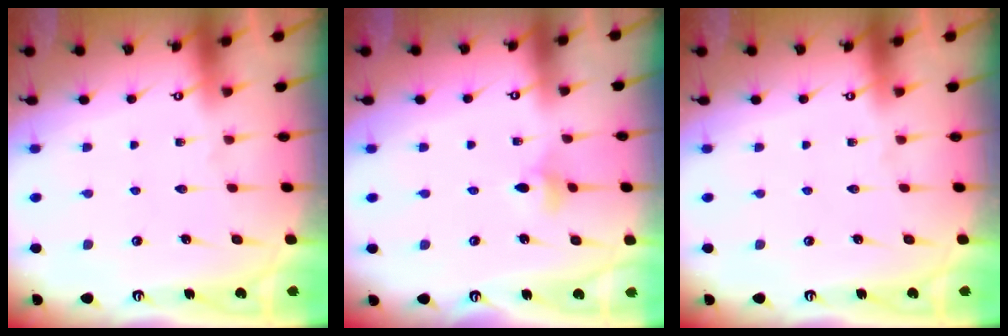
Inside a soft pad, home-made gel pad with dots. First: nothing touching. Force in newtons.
{"total": 3.7, "press": 3.7, "slide": 0.7}
{"total": 0.0}